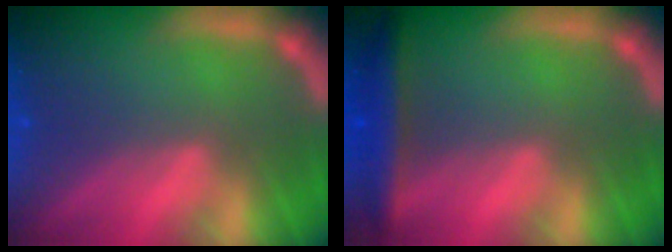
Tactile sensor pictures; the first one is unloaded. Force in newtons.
{"total": 4.0}